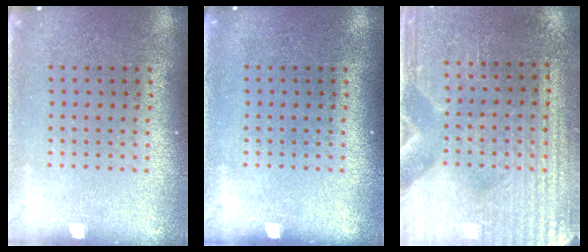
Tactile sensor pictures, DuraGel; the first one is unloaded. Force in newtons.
{"total": 0.0}
{"total": 3.2, "press": 2.9, "slide": 1.3}